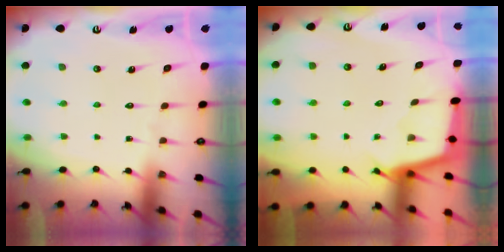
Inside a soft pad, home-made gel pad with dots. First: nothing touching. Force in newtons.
{"total": 2.5, "press": 2.5, "slide": 0.2}